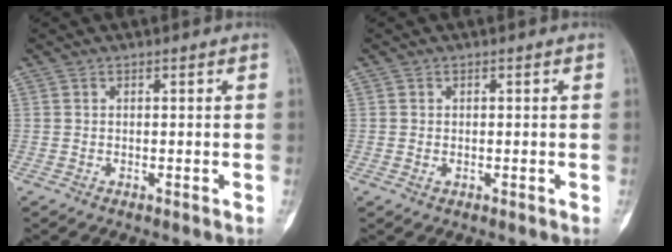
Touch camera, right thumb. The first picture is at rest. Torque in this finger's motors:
{"motor_torque": [-0.70, 0.36, 0.01, 0.12, -0.01]}